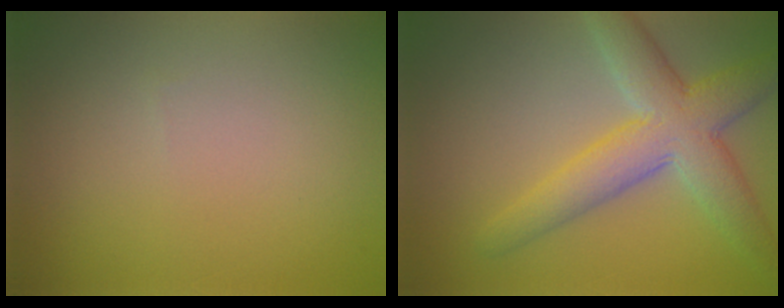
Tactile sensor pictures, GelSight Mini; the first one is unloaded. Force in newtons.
{"total": 6.9, "press": 6.8, "slide": 0.2}